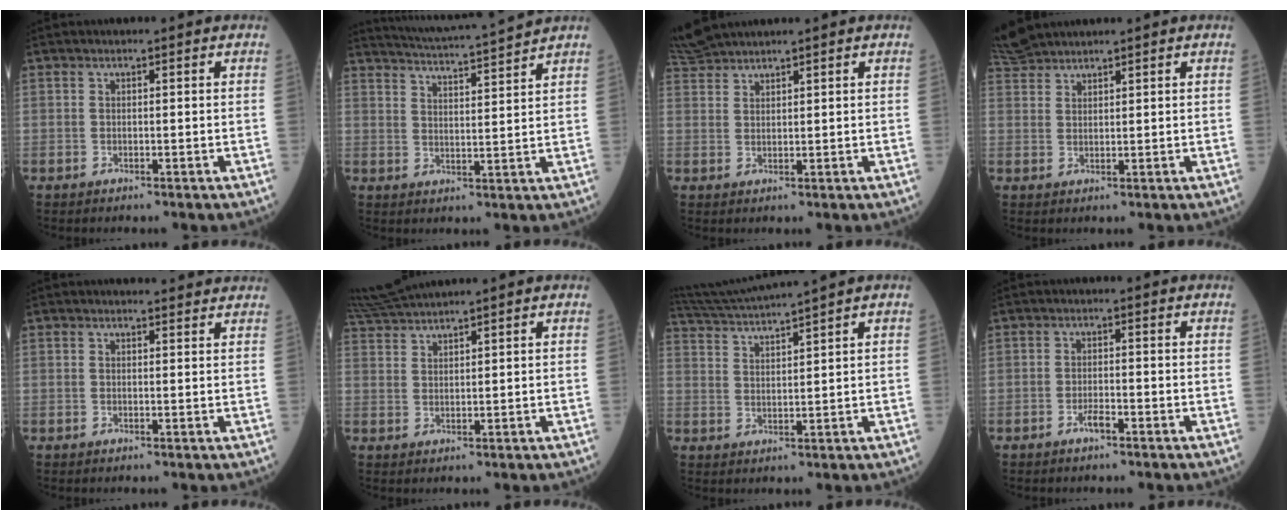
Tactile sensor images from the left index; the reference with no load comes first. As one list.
[{"total": 12.1, "force": [11.5, -1.6, 3.5], "torque": [-0.069, -0.010, 0.171]}, {"total": 4.3, "force": [4.2, -0.3, 0.9], "torque": [-0.033, 0.023, 0.093]}, {"total": 4.4, "force": [4.3, 0.2, 0.7], "torque": [-0.028, 0.022, 0.093]}, {"total": 3.6, "force": [3.5, 0.6, 0.7], "torque": [-0.011, 0.007, 0.036]}, {"total": 5.8, "force": [5.4, -1.3, 1.5], "torque": [-0.042, 0.015, 0.112]}, {"total": 8.6, "force": [7.7, -2.3, 3.1], "torque": [-0.062, 0.007, 0.141]}, {"total": 1.8, "force": [-1.3, 0.3, 1.2], "torque": [-0.023, -0.005, -0.026]}]